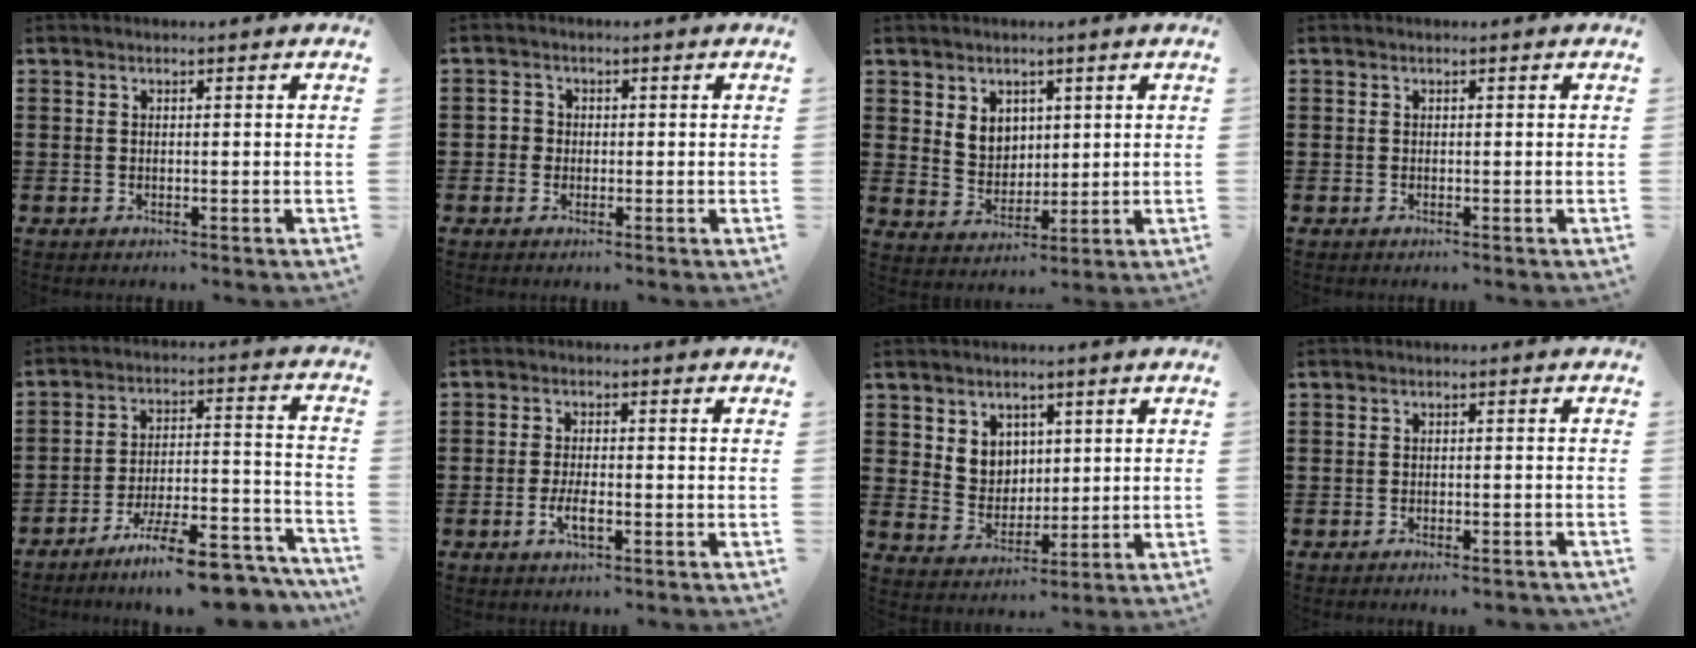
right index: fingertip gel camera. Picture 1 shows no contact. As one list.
[{"total": 1.6, "force": [-0.2, 1.5, 0.3], "torque": [-0.012, 0.008, -0.006]}, {"total": 4.9, "force": [2.5, 3.9, 1.5], "torque": [-0.039, 0.008, 0.046]}, {"total": 0.0}, {"total": 11.5, "force": [-9.7, 1.3, 6.1], "torque": [-0.085, 0.037, -0.179]}, {"total": 3.6, "force": [-1.4, 1.0, 3.1], "torque": [-0.066, -0.005, -0.027]}, {"total": 5.0, "force": [2.6, 4.2, 0.7], "torque": [-0.029, 0.002, 0.047]}, {"total": 1.3, "force": [-1.2, 0.1, 0.6], "torque": [-0.014, -0.001, -0.023]}]